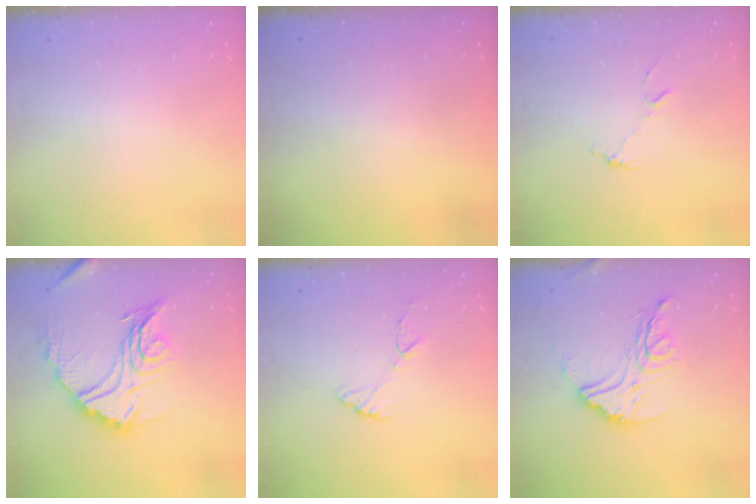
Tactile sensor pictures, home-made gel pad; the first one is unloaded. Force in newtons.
{"total": 3.3, "press": 3.3, "slide": 0.2}
{"total": 5.6, "press": 5.6, "slide": 0.4}
{"total": 19.9, "press": 19.8, "slide": 1.6}
{"total": 8.5, "press": 8.5, "slide": 0.6}
{"total": 15.6, "press": 15.5, "slide": 1.6}